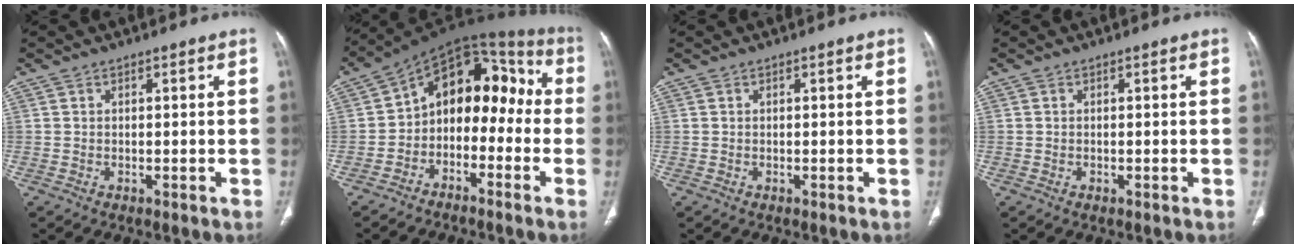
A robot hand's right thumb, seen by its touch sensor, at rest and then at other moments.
{"total": 14.8, "force": [-2.7, 10.2, 10.4], "torque": [-0.105, 0.085, -0.055]}
{"total": 0.0}
{"total": 0.0}